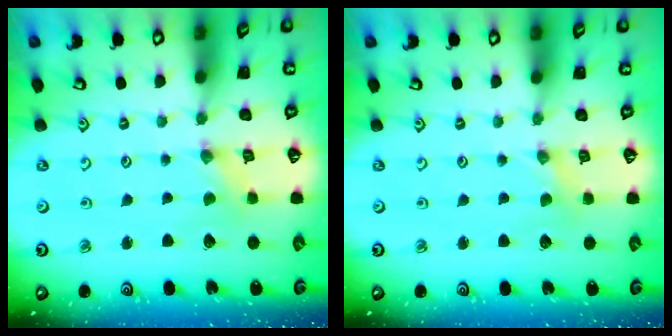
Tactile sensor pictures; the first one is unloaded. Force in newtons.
{"total": 0.0}